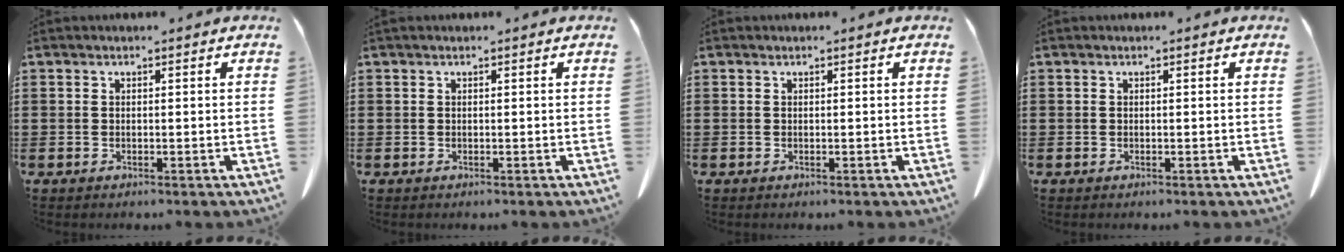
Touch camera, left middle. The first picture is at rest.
{"total": 0.0}
{"total": 0.0}
{"total": 0.0}